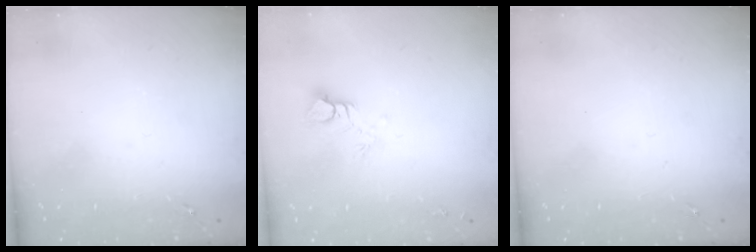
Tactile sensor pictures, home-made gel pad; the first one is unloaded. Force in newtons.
{"total": 6.3, "press": 6.3, "slide": 0.5}
{"total": 0.0}